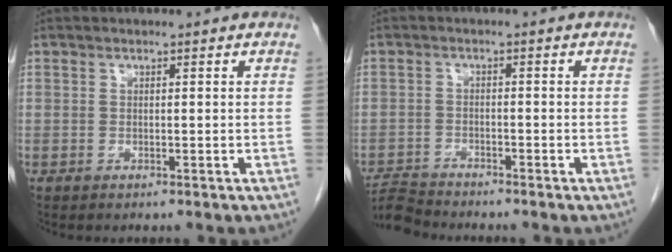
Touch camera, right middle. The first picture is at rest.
{"total": 4.2, "force": [-4.2, -0.2, -0.1], "torque": [0.008, -0.011, -0.079]}